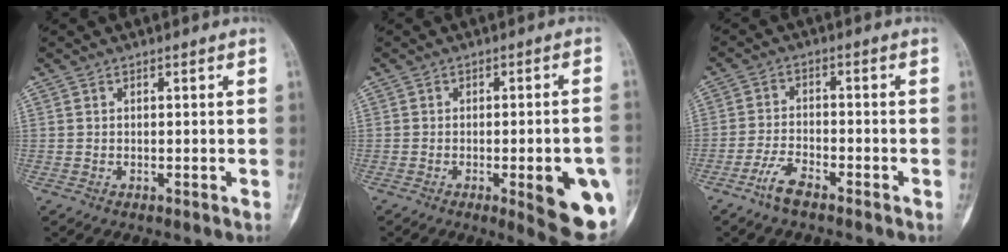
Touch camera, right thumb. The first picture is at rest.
{"total": 12.8, "force": [-4.0, 3.1, 11.8], "torque": [-0.118, 0.003, -0.039]}
{"total": 4.6, "force": [-3.5, 1.3, 2.7], "torque": [-0.066, 0.019, -0.071]}